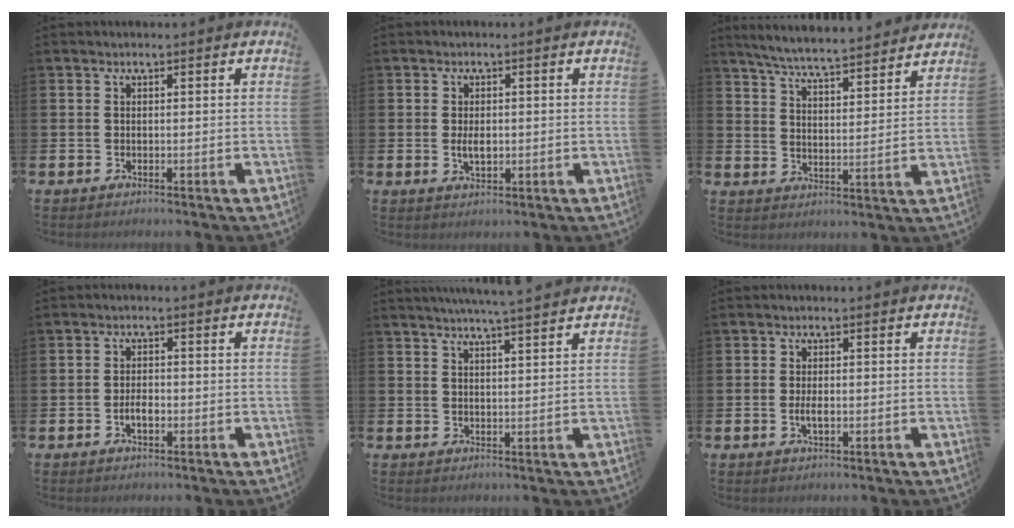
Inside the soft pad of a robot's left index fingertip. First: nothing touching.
{"total": 2.6, "force": [0.0, 1.4, 2.1], "torque": [-0.032, 0.000, -0.003]}
{"total": 6.3, "force": [6.1, 0.1, 1.5], "torque": [-0.057, -0.042, 0.106]}
{"total": 2.2, "force": [-0.6, 1.1, 1.8], "torque": [-0.025, 0.000, -0.014]}
{"total": 4.6, "force": [4.3, -0.7, 1.4], "torque": [-0.029, -0.018, 0.076]}
{"total": 2.1, "force": [-0.3, 0.9, 1.9], "torque": [-0.034, 0.001, -0.006]}